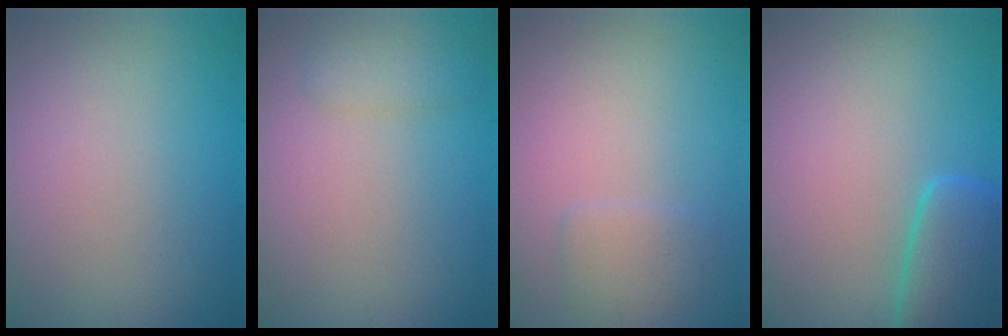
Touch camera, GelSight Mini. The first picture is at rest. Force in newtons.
{"total": 1.5, "press": 1.5, "slide": 0.2}
{"total": 1.7, "press": 1.6, "slide": 0.2}
{"total": 5.2, "press": 5.1, "slide": 0.5}